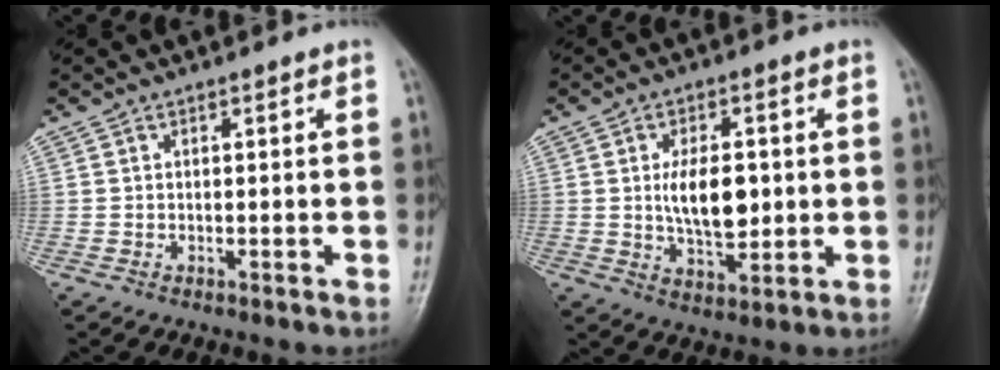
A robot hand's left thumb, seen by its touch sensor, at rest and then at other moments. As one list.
[{"total": 9.8, "force": [0.6, 5.3, 8.3], "torque": [-0.124, -0.011, 0.017]}]